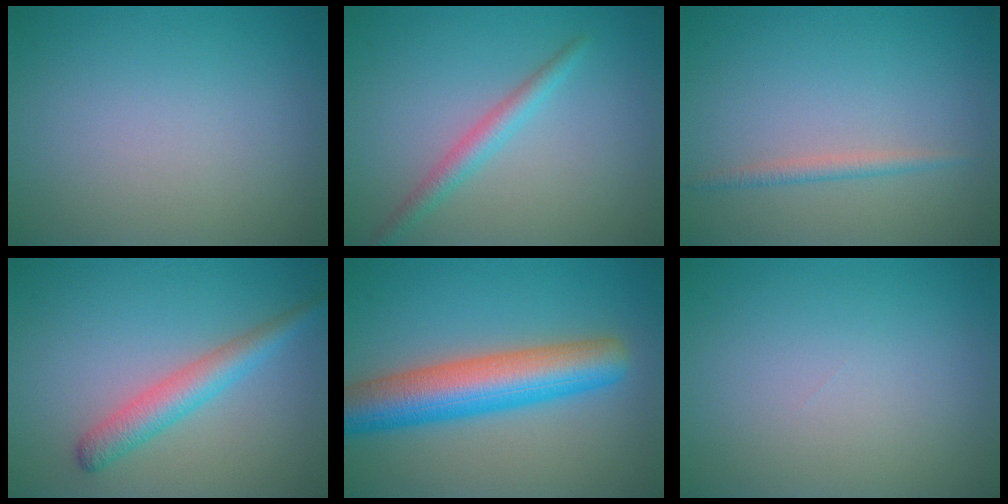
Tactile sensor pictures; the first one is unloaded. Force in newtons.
{"total": 2.2, "press": 2.2, "slide": 0.1}
{"total": 1.2, "press": 1.2, "slide": 0.1}
{"total": 3.3, "press": 3.3, "slide": 0.2}
{"total": 8.4, "press": 8.4, "slide": 0.3}
{"total": 0.0}